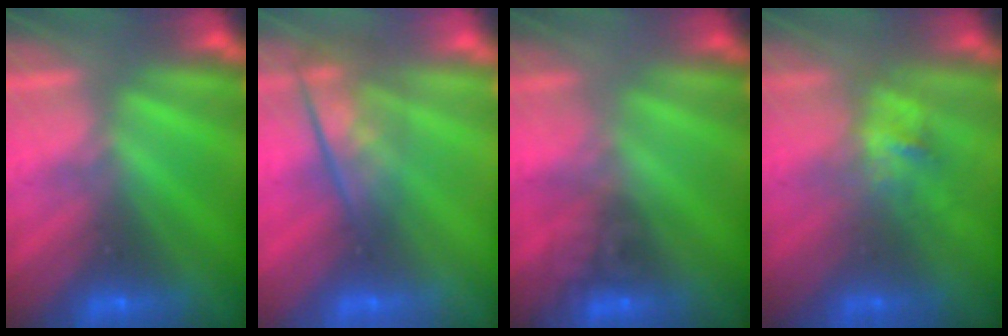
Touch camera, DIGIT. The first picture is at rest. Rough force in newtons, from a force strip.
{"total": 4.6}
{"total": 1.5}
{"total": 2.9}